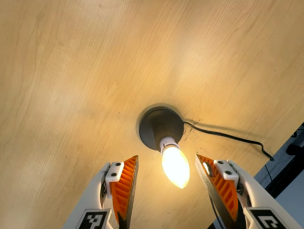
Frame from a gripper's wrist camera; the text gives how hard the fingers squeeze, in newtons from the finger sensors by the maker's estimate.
{"total": 0.0}